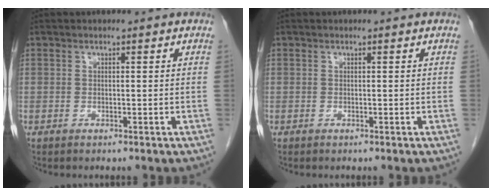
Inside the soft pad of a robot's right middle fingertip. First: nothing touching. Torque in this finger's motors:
{"motor_torque": [0.19, -0.01, 0.01, 0.00]}